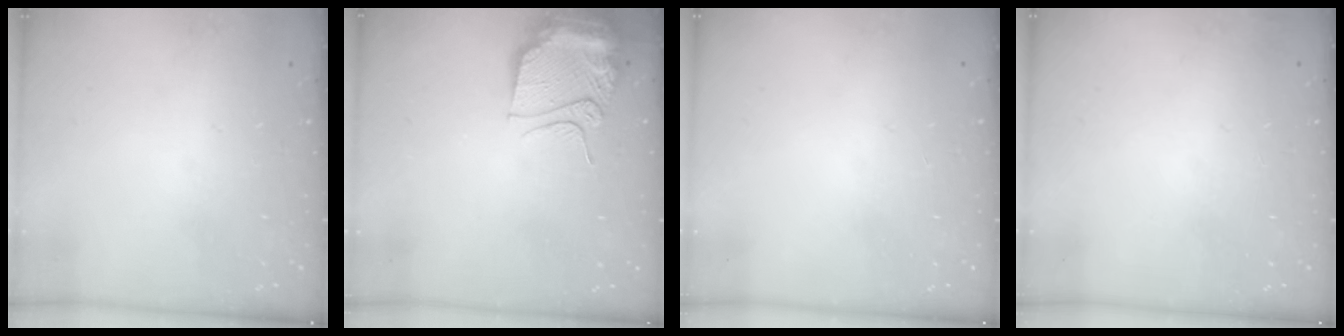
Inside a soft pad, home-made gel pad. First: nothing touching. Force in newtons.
{"total": 11.5, "press": 11.4, "slide": 1.6}
{"total": 0.0}
{"total": 2.2, "press": 2.1, "slide": 0.8}